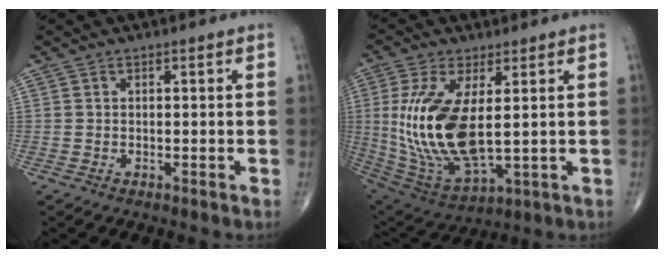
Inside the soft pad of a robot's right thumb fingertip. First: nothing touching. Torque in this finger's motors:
{"motor_torque": [-0.24, 1.11, 1.41, 0.40, 0.39]}